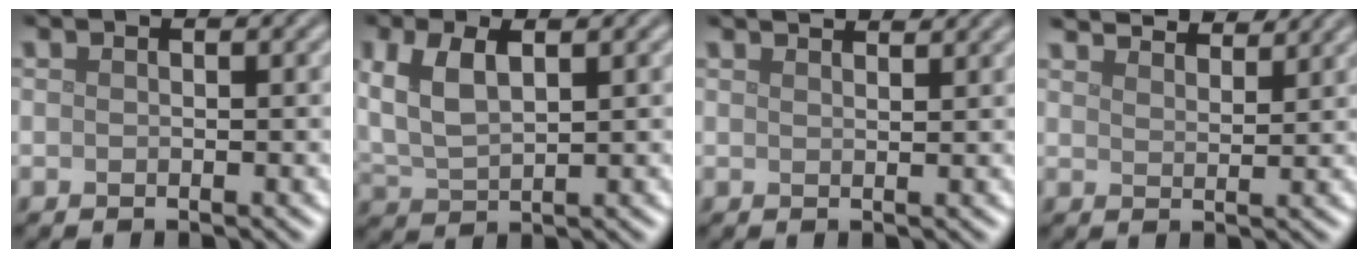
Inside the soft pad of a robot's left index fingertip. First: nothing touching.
{"total": 4.5, "force": [1.6, 2.1, 3.6], "torque": [-0.086, 0.004, 0.032]}
{"total": 3.2, "force": [2.8, 0.8, 1.3], "torque": [-0.001, 0.011, 0.014]}
{"total": 5.5, "force": [5.1, 0.9, 1.8], "torque": [-0.021, 0.008, 0.060]}